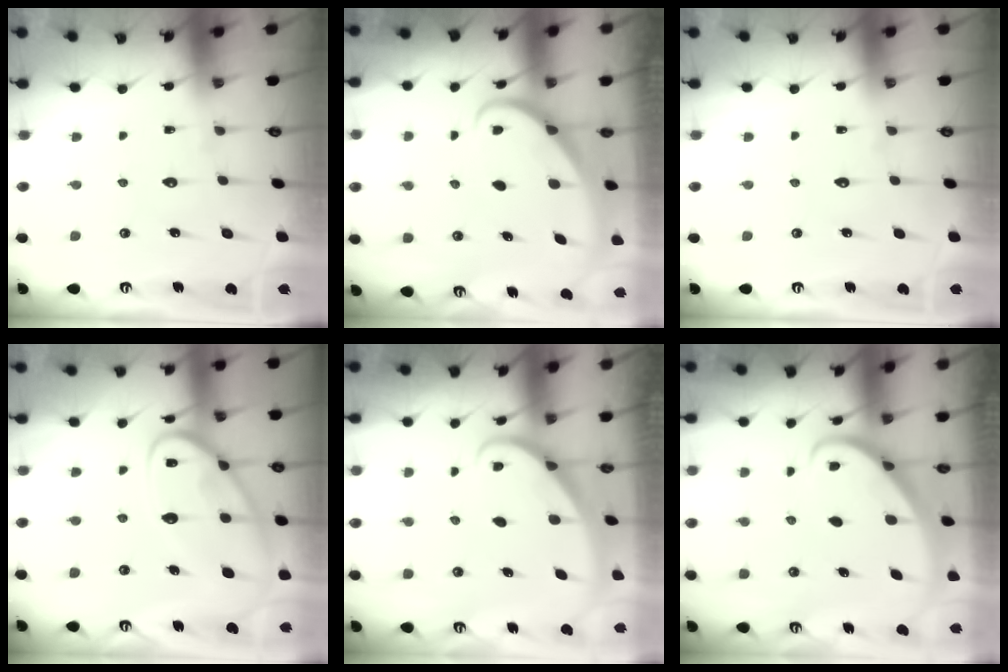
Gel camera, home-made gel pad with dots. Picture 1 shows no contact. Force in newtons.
{"total": 2.3, "press": 2.3, "slide": 0.1}
{"total": 0.0}
{"total": 14.1, "press": 14.1, "slide": 1.2}
{"total": 2.0, "press": 2.0, "slide": 0.1}
{"total": 2.9, "press": 2.9, "slide": 0.2}